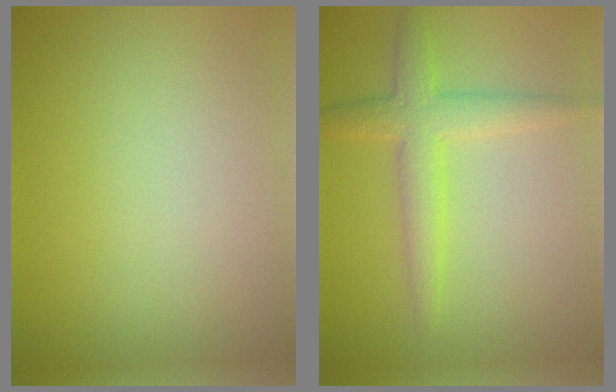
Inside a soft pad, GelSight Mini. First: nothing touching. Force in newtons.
{"total": 3.5, "press": 3.5, "slide": 0.1}